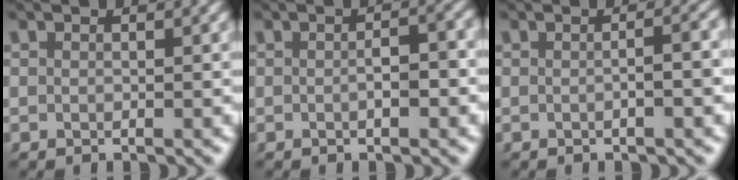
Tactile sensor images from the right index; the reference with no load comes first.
{"total": 2.0, "force": [-0.3, 0.9, 1.8], "torque": [-0.020, 0.001, -0.007]}
{"total": 2.0, "force": [-0.4, 0.2, 1.9], "torque": [-0.021, 0.007, -0.008]}